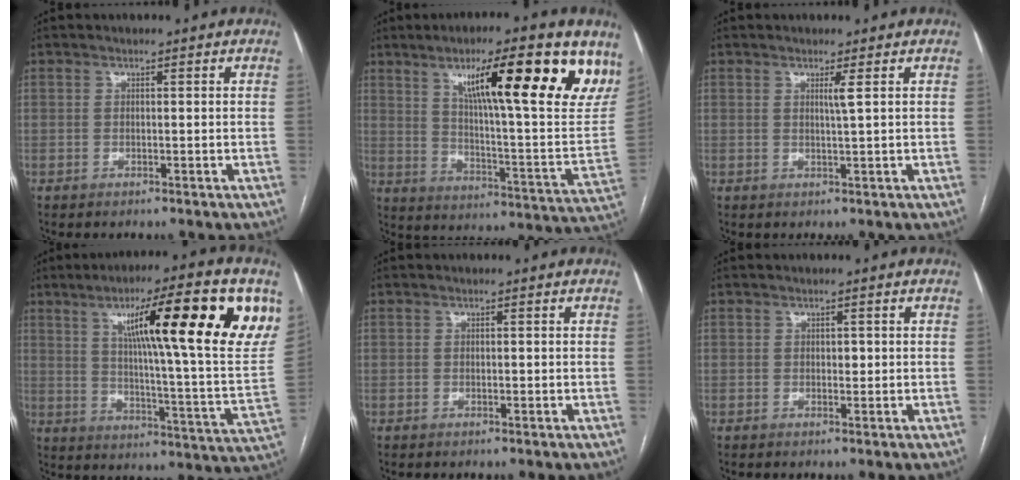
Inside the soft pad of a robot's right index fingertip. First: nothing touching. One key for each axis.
{"total": 23.3, "fx": 14.0, "fy": 3.4, "fz": 18.4, "tx": -0.255, "ty": -0.006, "tz": 0.197}
{"total": 1.5, "fx": 0.6, "fy": -0.5, "fz": 1.2, "tx": -0.027, "ty": -0.006, "tz": 0.011}
{"total": 25.4, "fx": 11.4, "fy": 1.8, "fz": 22.7, "tx": -0.290, "ty": 0.010, "tz": 0.163}
{"total": 0.6, "fx": -0.1, "fy": 0.2, "fz": 0.5, "tx": -0.008, "ty": -0.001, "tz": 0.000}
{"total": 1.0, "fx": 0.1, "fy": 0.7, "fz": 0.7, "tx": -0.008, "ty": 0.001, "tz": 0.001}